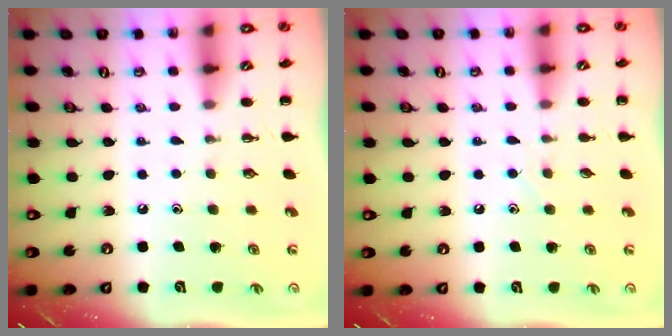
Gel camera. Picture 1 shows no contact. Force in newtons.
{"total": 2.3, "press": 2.3, "slide": 0.6}